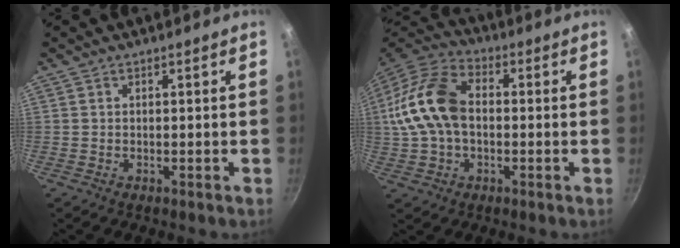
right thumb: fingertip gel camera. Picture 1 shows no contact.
{"total": 16.9, "force": [0.2, 11.3, 12.6], "torque": [-0.242, 0.040, -0.008]}